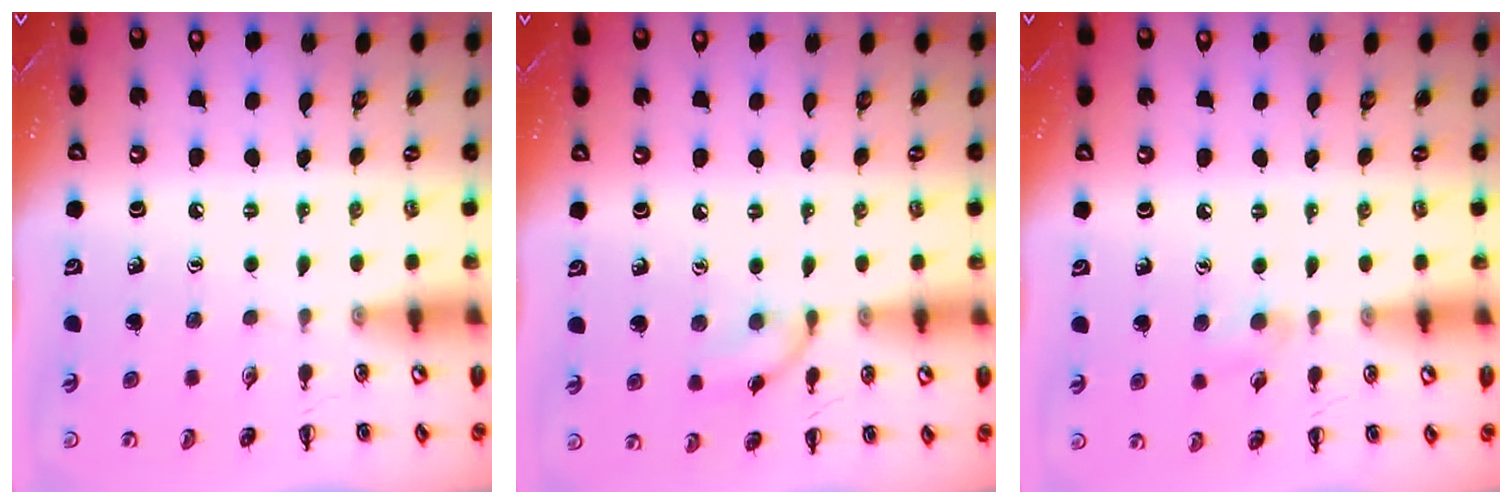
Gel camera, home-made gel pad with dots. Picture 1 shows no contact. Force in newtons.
{"total": 7.5, "press": 7.5, "slide": 0.3}
{"total": 4.4, "press": 3.9, "slide": 1.9}